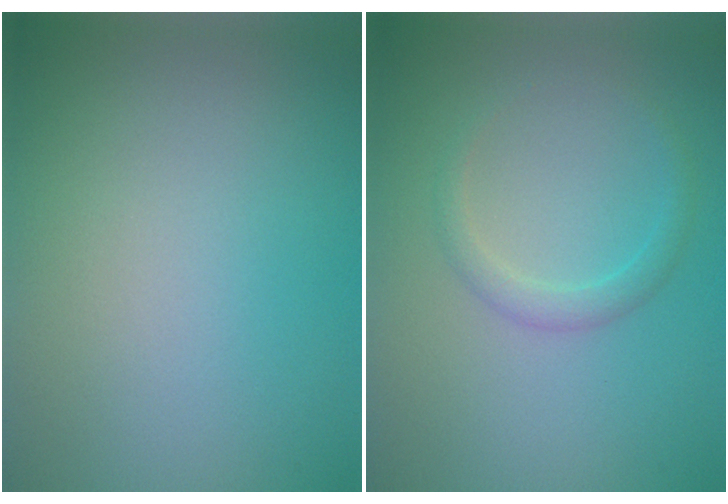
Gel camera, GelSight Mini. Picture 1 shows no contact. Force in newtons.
{"total": 1.6, "press": 1.6, "slide": 0.1}